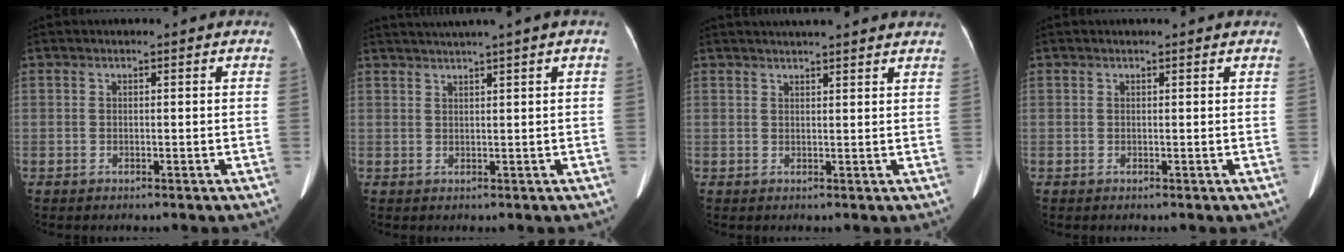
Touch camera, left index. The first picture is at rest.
{"total": 4.5, "force": [3.4, -1.4, 2.7], "torque": [-0.039, 0.019, 0.059]}
{"total": 11.1, "force": [10.1, 1.6, 4.4], "torque": [-0.054, 0.031, 0.116]}
{"total": 0.7, "force": [0.7, 0.1, 0.2], "torque": [-0.009, 0.001, 0.002]}